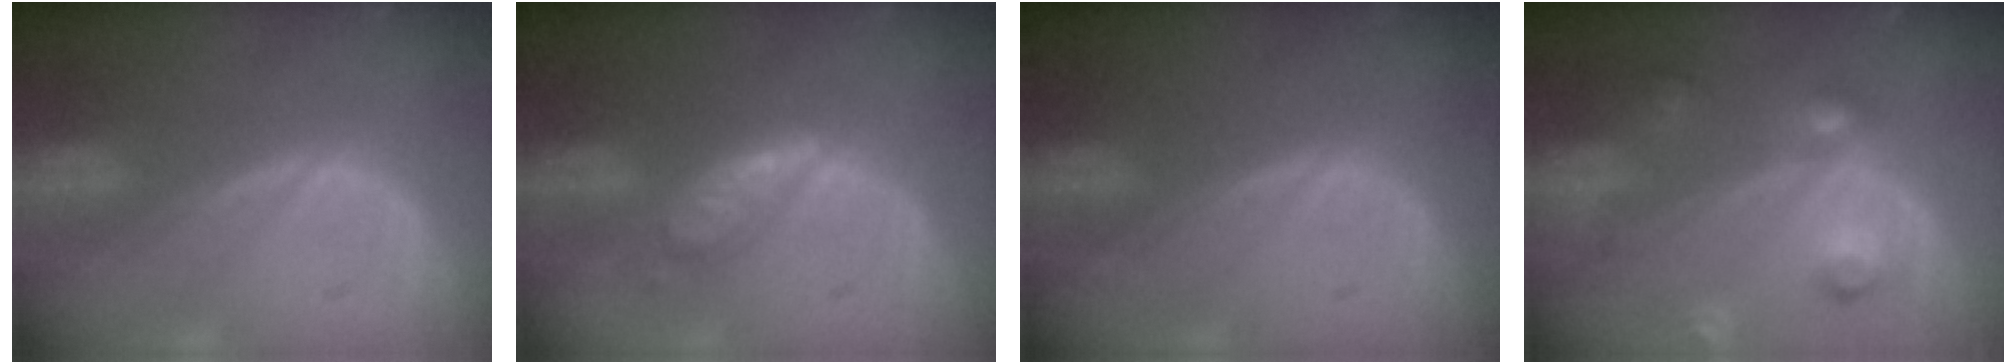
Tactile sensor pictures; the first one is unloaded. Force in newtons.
{"total": 5.0, "press": 5.0, "slide": 0.2}
{"total": 0.0}
{"total": 6.1, "press": 6.0, "slide": 0.3}